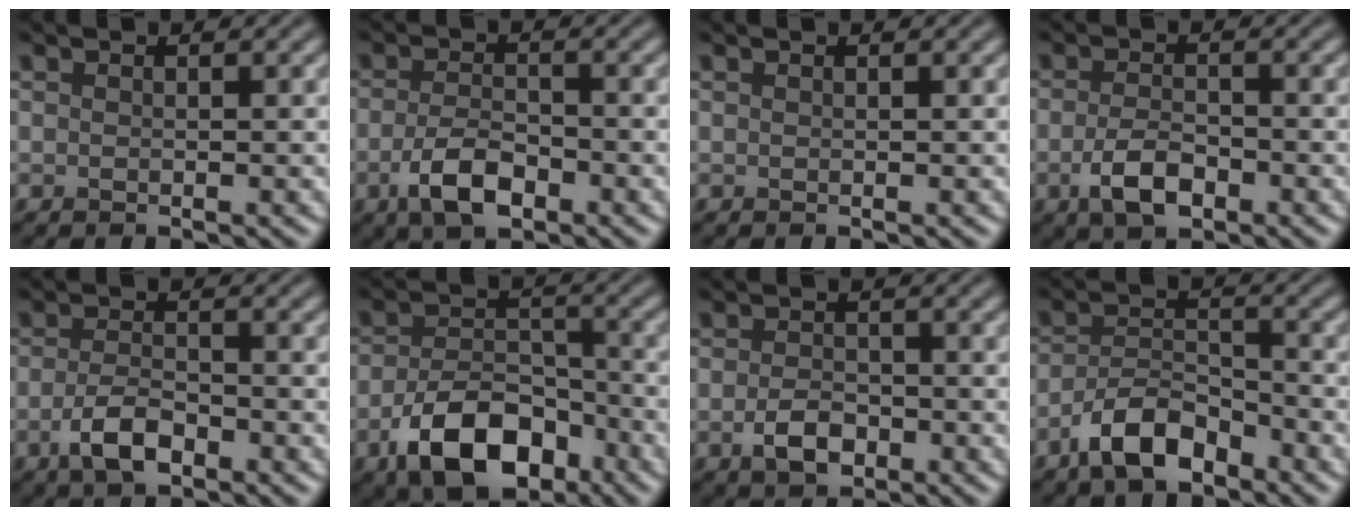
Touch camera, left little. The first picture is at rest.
{"total": 4.3, "force": [-2.2, 1.9, 3.1], "torque": [-0.062, -0.002, -0.045]}
{"total": 0.0}
{"total": 3.7, "force": [-1.8, 1.7, 2.7], "torque": [-0.054, -0.002, -0.038]}
{"total": 3.6, "force": [-1.9, 1.5, 2.7], "torque": [-0.052, -0.001, -0.041]}
{"total": 8.0, "force": [-4.3, 4.4, 5.0], "torque": [-0.086, -0.008, -0.073]}
{"total": 3.0, "force": [-1.3, 1.8, 2.0], "torque": [-0.037, -0.001, -0.029]}
{"total": 5.0, "force": [-3.4, 2.1, 3.0], "torque": [-0.051, 0.003, -0.070]}